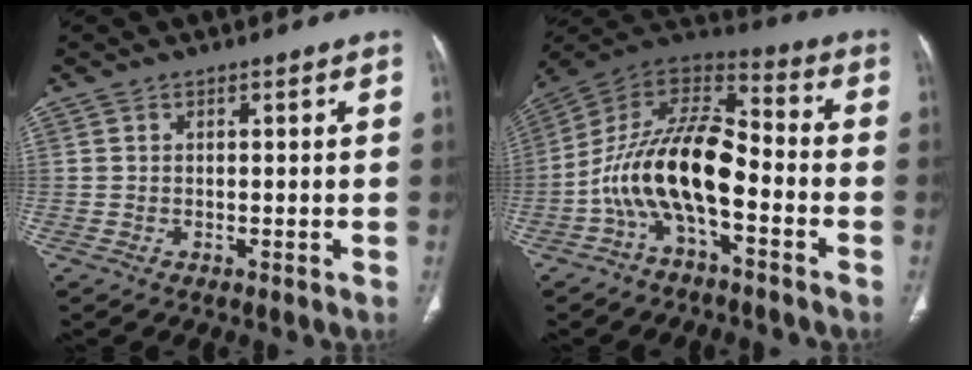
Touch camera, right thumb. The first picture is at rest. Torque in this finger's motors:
{"motor_torque": [0.42, 0.40, 1.65, -1.13, 0.33]}